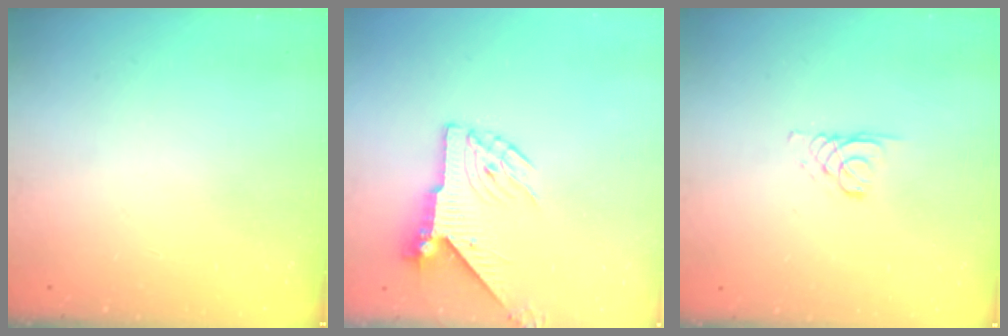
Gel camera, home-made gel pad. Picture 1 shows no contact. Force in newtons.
{"total": 6.8, "press": 6.8, "slide": 0.5}
{"total": 2.1, "press": 2.1, "slide": 0.2}